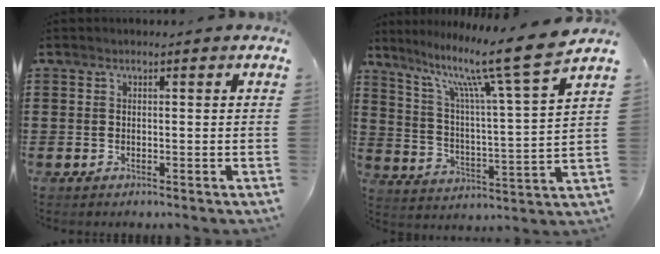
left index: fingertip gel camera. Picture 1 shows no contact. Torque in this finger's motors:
{"motor_torque": [2.14, 0.00, 0.29, 0.21]}